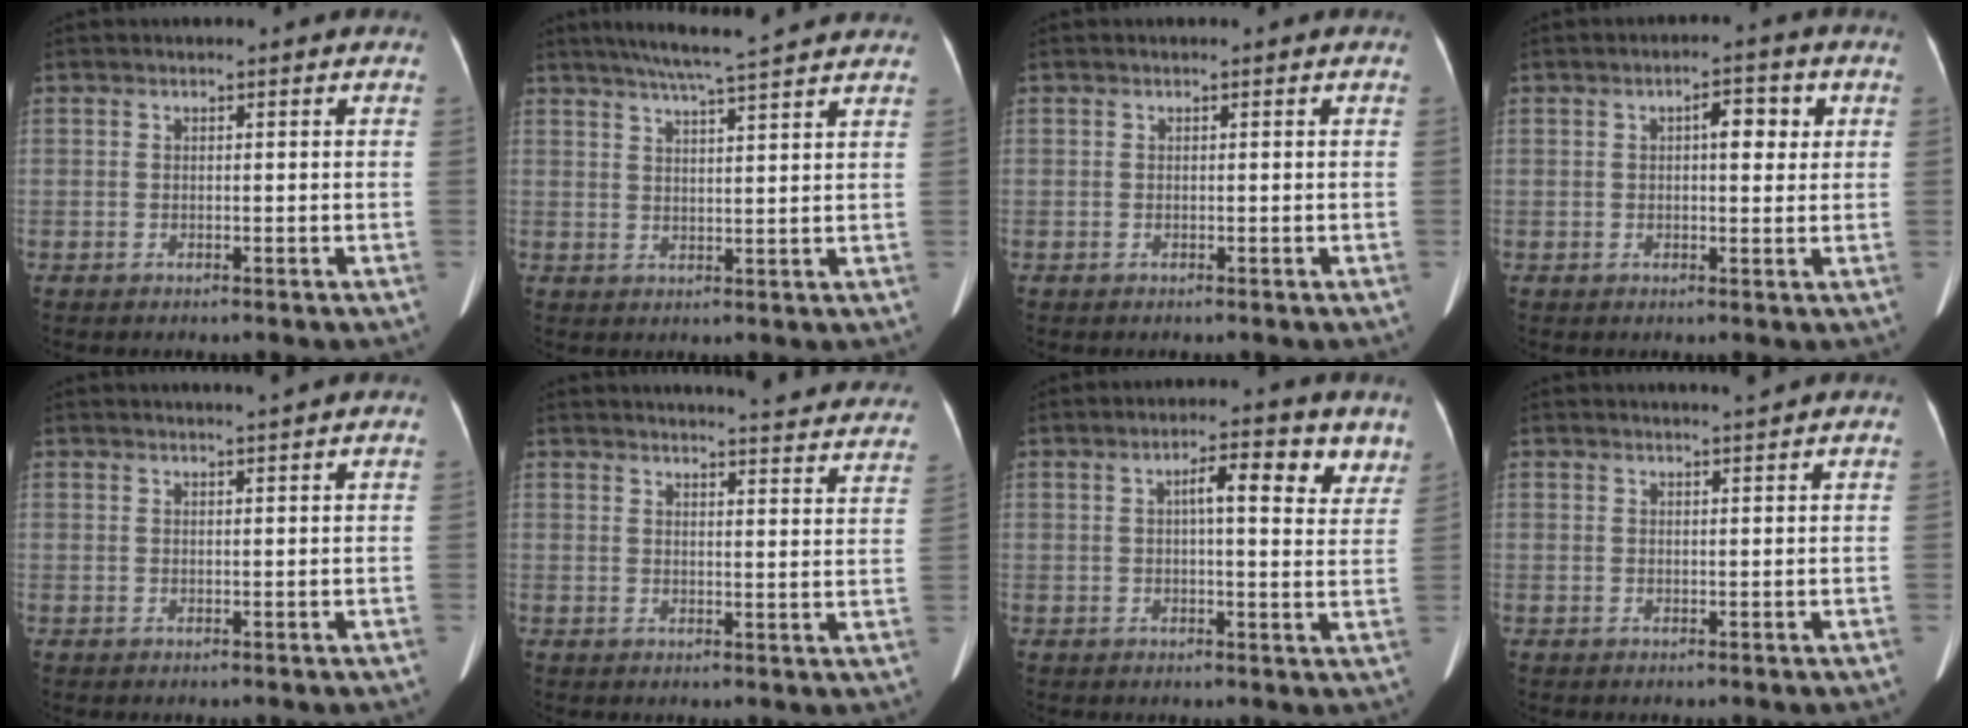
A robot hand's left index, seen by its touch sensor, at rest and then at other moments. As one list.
[{"total": 13.2, "force": [11.4, -0.2, 6.6], "torque": [-0.110, 0.030, 0.147]}, {"total": 0.0}, {"total": 4.1, "force": [1.2, 1.6, 3.6], "torque": [-0.053, 0.013, 0.015]}, {"total": 2.3, "force": [2.1, -0.7, 0.9], "torque": [-0.011, 0.003, 0.031]}, {"total": 21.0, "force": [20.3, 1.6, 5.4], "torque": [-0.057, -0.068, 0.216]}, {"total": 7.3, "force": [3.6, 1.9, 6.0], "torque": [-0.074, 0.013, 0.043]}, {"total": 2.0, "force": [1.8, -0.7, 0.6], "torque": [-0.009, -0.002, 0.029]}]